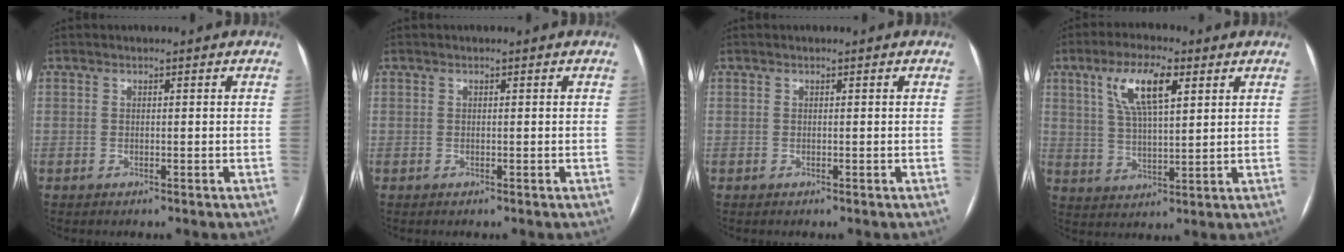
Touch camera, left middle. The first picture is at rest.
{"total": 0.0}
{"total": 0.0}
{"total": 9.3, "force": [4.2, 2.5, 7.9], "torque": [-0.153, 0.014, 0.081]}